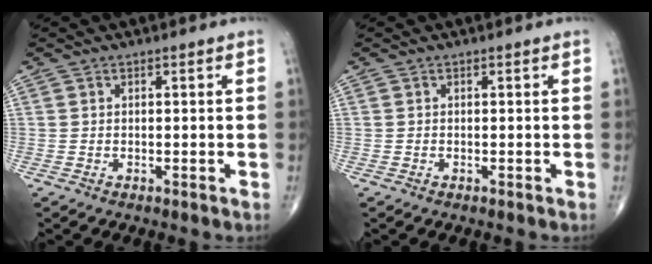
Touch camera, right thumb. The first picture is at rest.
{"total": 0.0}